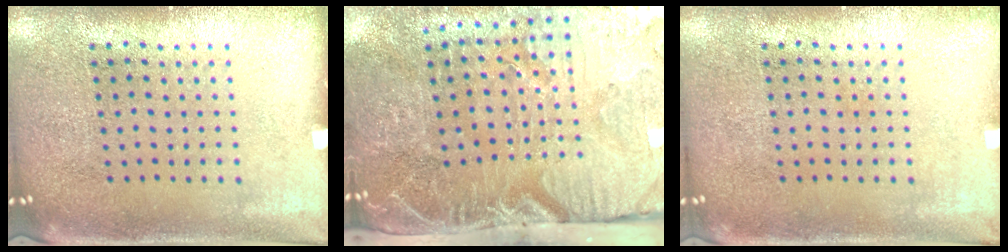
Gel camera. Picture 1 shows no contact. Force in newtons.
{"total": 5.1, "press": 4.3, "slide": 2.7}
{"total": 0.6, "press": 0.6, "slide": 0.1}